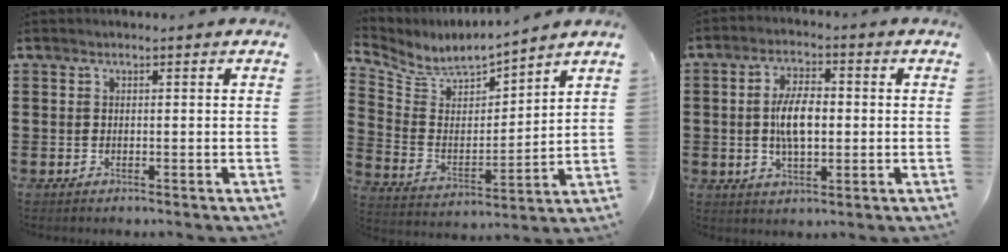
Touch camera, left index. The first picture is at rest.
{"total": 6.2, "force": [5.7, 1.7, 1.8], "torque": [-0.068, -0.036, 0.096]}
{"total": 6.7, "force": [-0.1, 3.0, 6.0], "torque": [-0.118, 0.000, -0.009]}